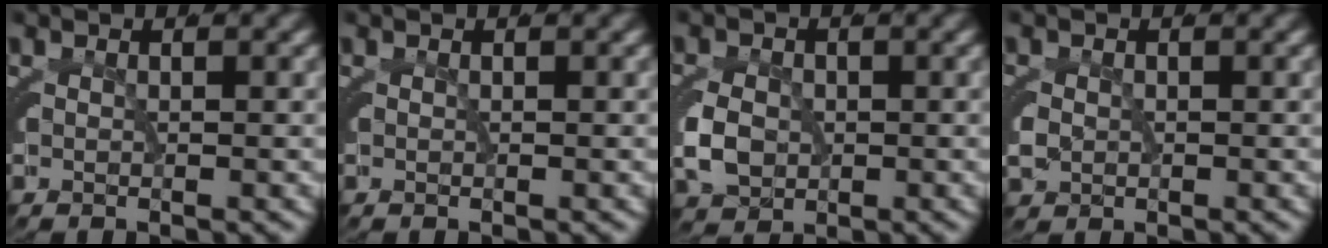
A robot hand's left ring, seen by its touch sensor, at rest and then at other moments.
{"total": 0.0}
{"total": 2.7, "force": [-0.6, 2.1, 1.6], "torque": [-0.037, -0.007, -0.006]}
{"total": 1.1, "force": [-0.4, 0.9, 0.6], "torque": [-0.019, -0.005, -0.004]}